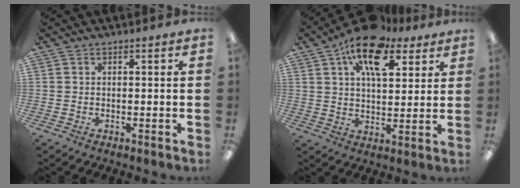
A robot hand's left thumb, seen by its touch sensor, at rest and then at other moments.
{"total": 15.7, "force": [9.0, 7.8, 10.2], "torque": [-0.159, -0.031, 0.153]}